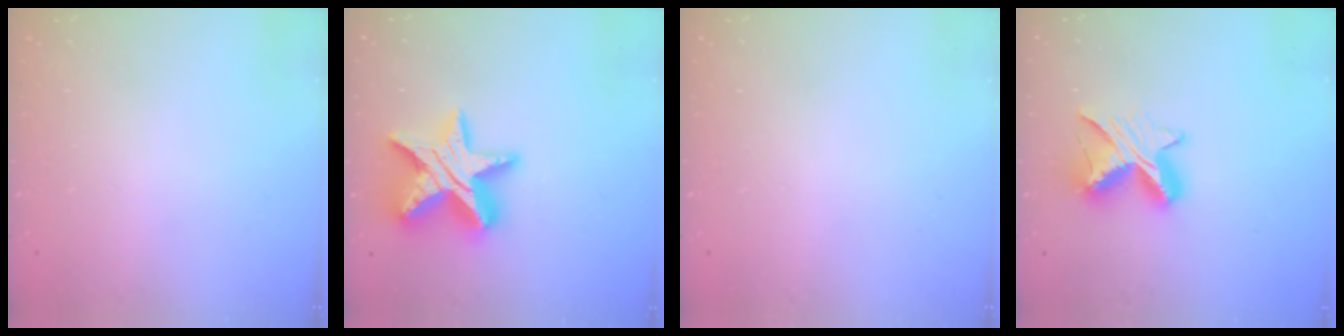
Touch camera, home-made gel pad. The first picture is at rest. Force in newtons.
{"total": 18.0, "press": 18.0, "slide": 1.2}
{"total": 0.0}
{"total": 9.6, "press": 9.6, "slide": 0.6}